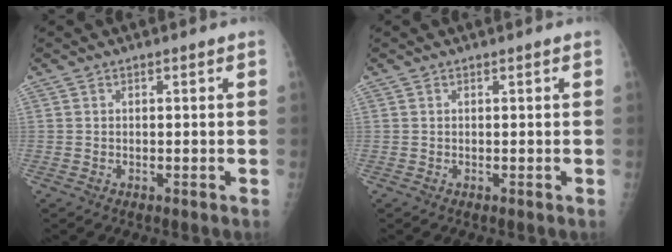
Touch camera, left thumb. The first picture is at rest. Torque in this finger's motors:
{"motor_torque": [0.04, 0.05, 0.00, 0.00, 0.00]}